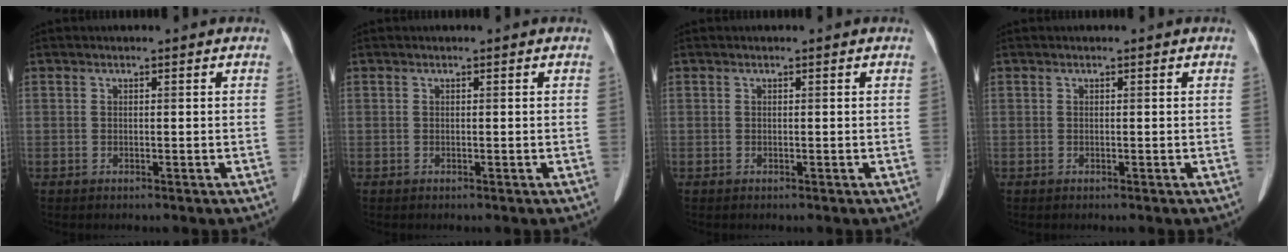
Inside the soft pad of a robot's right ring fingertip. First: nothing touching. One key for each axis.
{"total": 0.0}
{"total": 0.0}
{"total": 0.0}